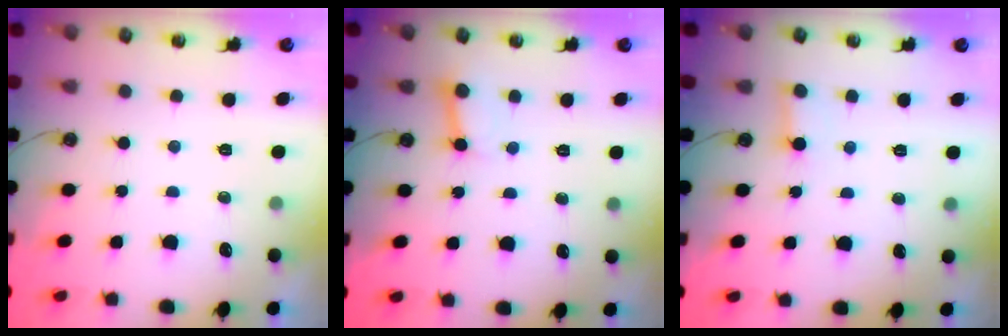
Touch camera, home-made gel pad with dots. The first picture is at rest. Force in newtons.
{"total": 4.4, "press": 4.3, "slide": 0.7}
{"total": 2.1, "press": 2.1, "slide": 0.1}